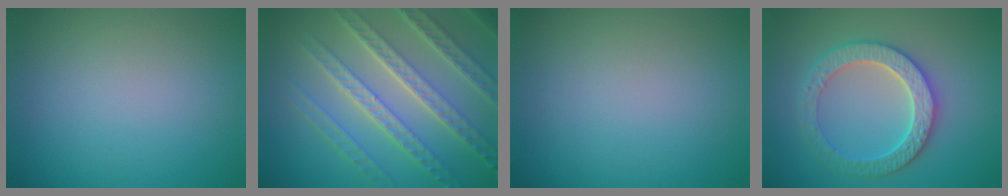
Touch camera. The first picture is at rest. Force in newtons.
{"total": 7.9, "press": 5.7, "slide": 5.5}
{"total": 0.0}
{"total": 4.1, "press": 4.0, "slide": 1.0}